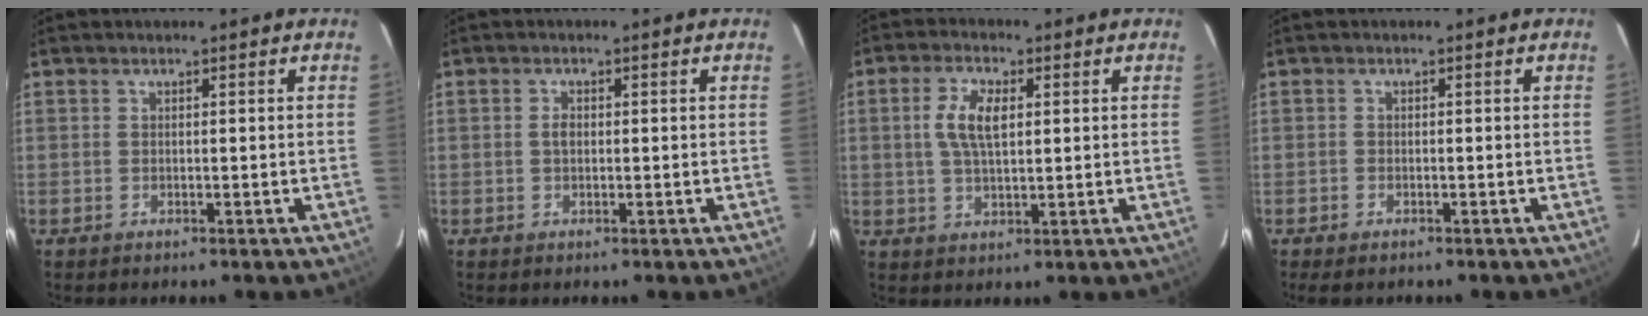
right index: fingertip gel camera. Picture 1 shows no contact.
{"total": 1.4, "force": [0.0, 0.9, 1.0], "torque": [-0.020, 0.004, -0.002]}
{"total": 6.5, "force": [1.4, 2.9, 5.6], "torque": [-0.108, 0.006, 0.027]}
{"total": 2.0, "force": [-1.6, 0.8, 0.9], "torque": [-0.024, -0.005, -0.029]}